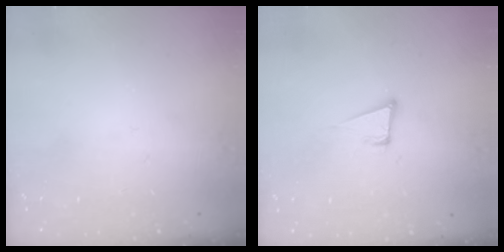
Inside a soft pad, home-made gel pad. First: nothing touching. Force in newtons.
{"total": 5.7, "press": 4.6, "slide": 3.2}